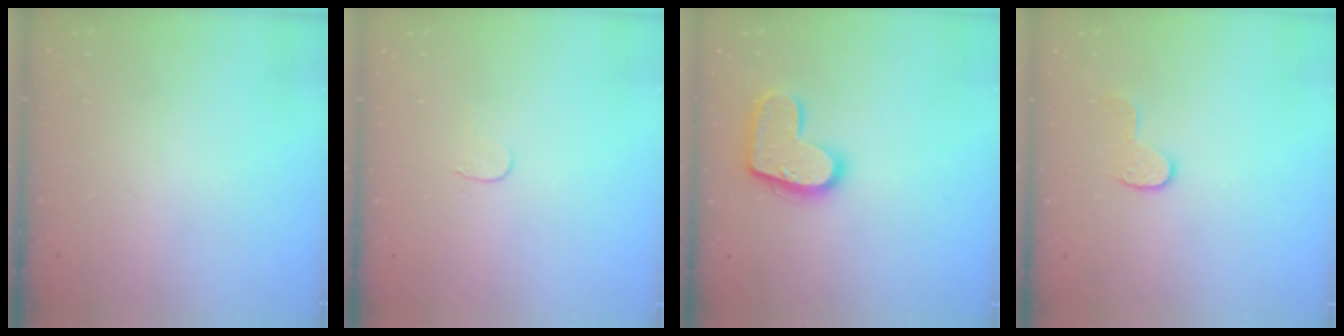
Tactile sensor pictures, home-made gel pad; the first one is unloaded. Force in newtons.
{"total": 3.0, "press": 3.0, "slide": 0.3}
{"total": 15.7, "press": 15.6, "slide": 0.9}
{"total": 6.8, "press": 6.8, "slide": 0.2}